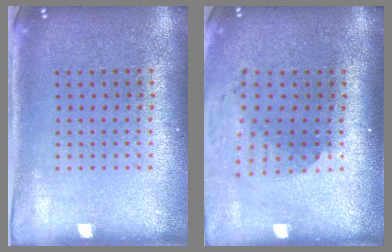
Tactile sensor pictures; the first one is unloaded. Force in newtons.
{"total": 1.8, "press": 1.4, "slide": 1.1}